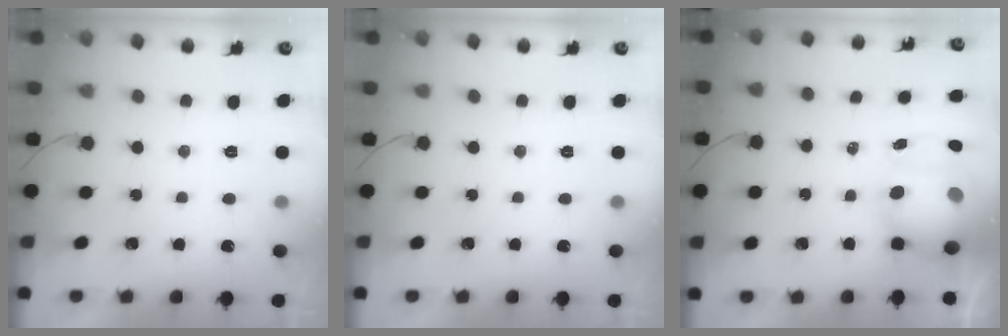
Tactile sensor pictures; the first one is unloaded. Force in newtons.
{"total": 0.0}
{"total": 10.5, "press": 10.3, "slide": 2.5}